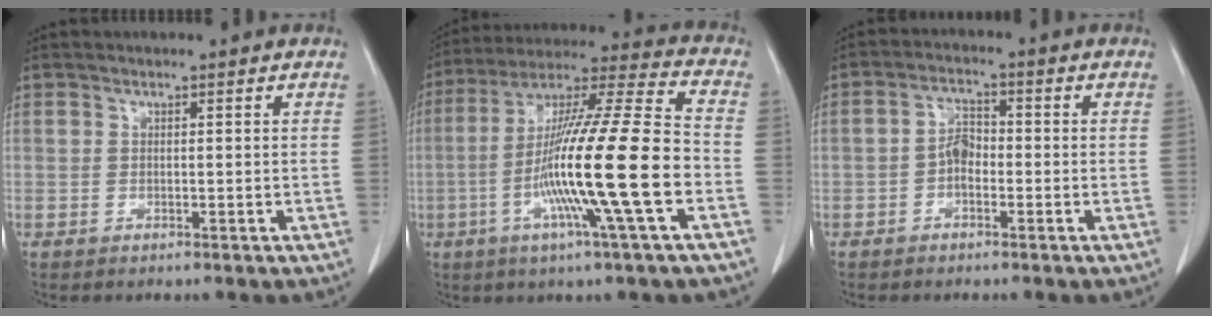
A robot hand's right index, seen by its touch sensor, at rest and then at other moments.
{"total": 20.3, "force": [-5.2, -0.5, 19.6], "torque": [-0.361, -0.013, -0.105]}
{"total": 3.4, "force": [-1.1, 1.9, 2.6], "torque": [-0.048, 0.012, -0.024]}